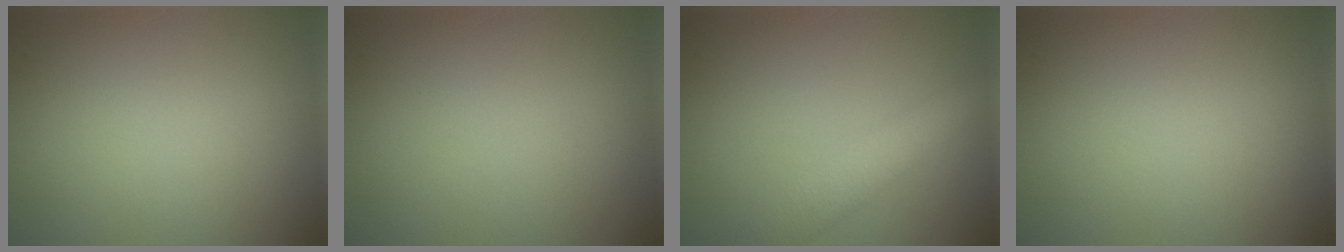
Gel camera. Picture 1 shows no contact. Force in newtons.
{"total": 0.0}
{"total": 4.1, "press": 4.1, "slide": 0.2}
{"total": 0.0}